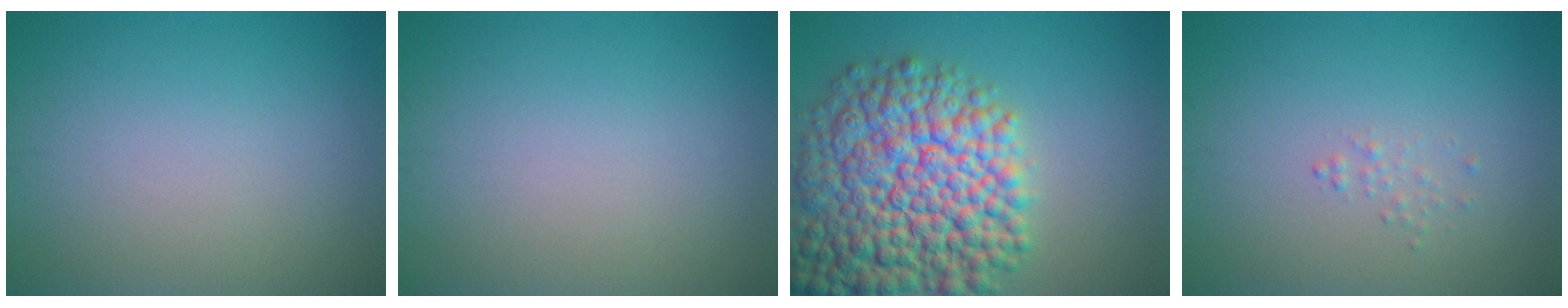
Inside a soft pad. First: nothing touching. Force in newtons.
{"total": 0.0}
{"total": 14.5, "press": 14.5, "slide": 0.6}
{"total": 0.7, "press": 0.7, "slide": 0.1}